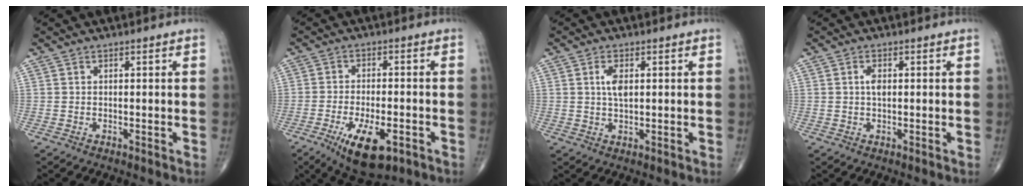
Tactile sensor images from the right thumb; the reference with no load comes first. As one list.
[{"total": 11.3, "force": [-5.2, 4.6, 8.9], "torque": [-0.150, 0.004, -0.077]}, {"total": 3.6, "force": [0.8, 1.7, 3.1], "torque": [-0.055, -0.003, 0.015]}, {"total": 2.1, "force": [0.3, 1.1, 1.7], "torque": [-0.027, 0.001, 0.003]}]